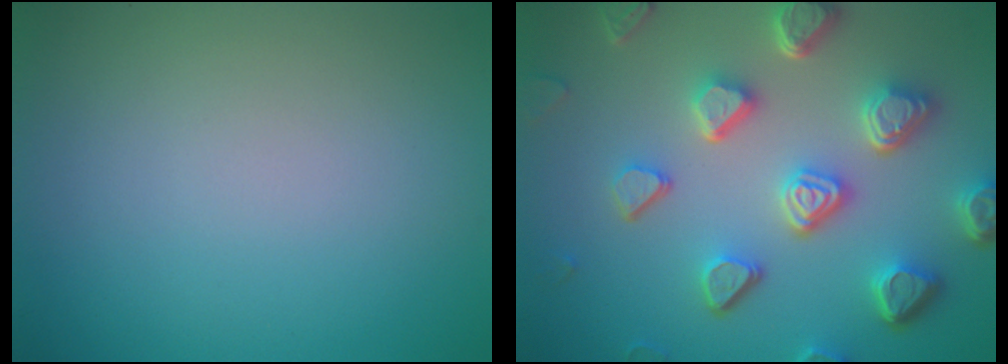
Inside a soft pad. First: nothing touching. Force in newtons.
{"total": 7.1, "press": 5.5, "slide": 4.5}